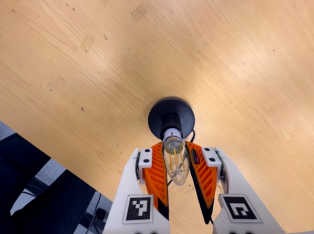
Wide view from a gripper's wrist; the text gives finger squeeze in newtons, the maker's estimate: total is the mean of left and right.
{"total": 12.9, "left": 12.3, "right": 13.5}